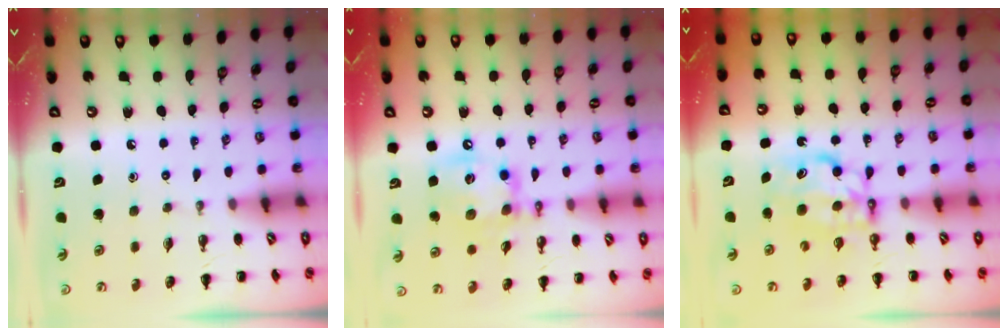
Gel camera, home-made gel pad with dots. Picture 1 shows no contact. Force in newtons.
{"total": 13.6, "press": 13.5, "slide": 1.9}
{"total": 6.8, "press": 6.7, "slide": 0.5}